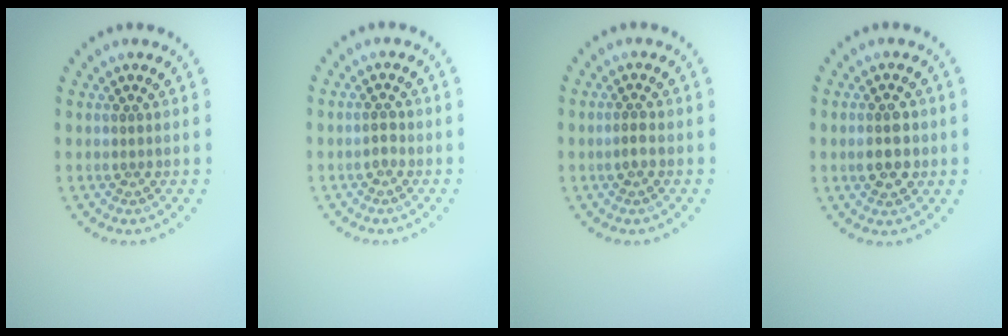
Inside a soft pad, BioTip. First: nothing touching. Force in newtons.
{"total": 0.8, "press": 0.8, "slide": 0.1}
{"total": 1.0, "press": 0.9, "slide": 0.4}
{"total": 3.0, "press": 3.0, "slide": 0.1}